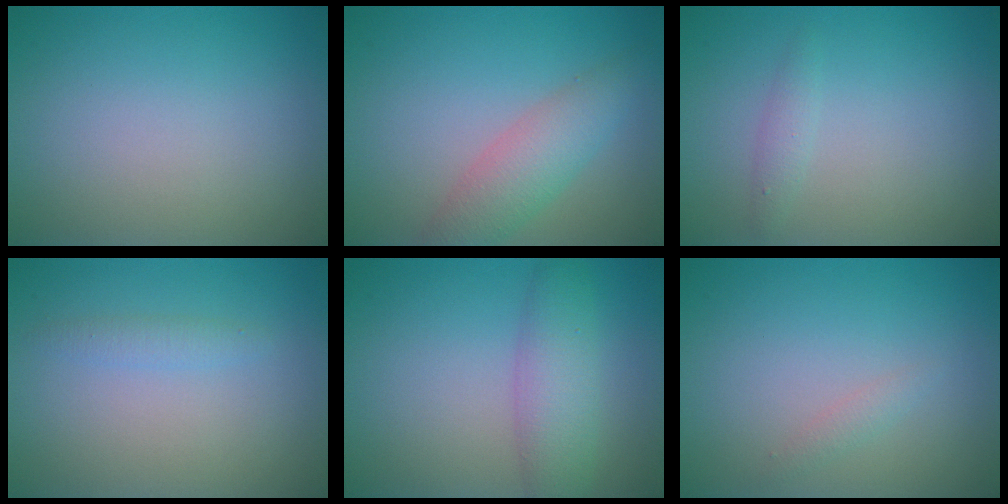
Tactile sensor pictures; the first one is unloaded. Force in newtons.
{"total": 3.8, "press": 3.8, "slide": 0.1}
{"total": 1.0, "press": 1.0, "slide": 0.1}
{"total": 1.1, "press": 1.1, "slide": 0.0}
{"total": 4.0, "press": 4.0, "slide": 0.0}
{"total": 0.8, "press": 0.8, "slide": 0.1}